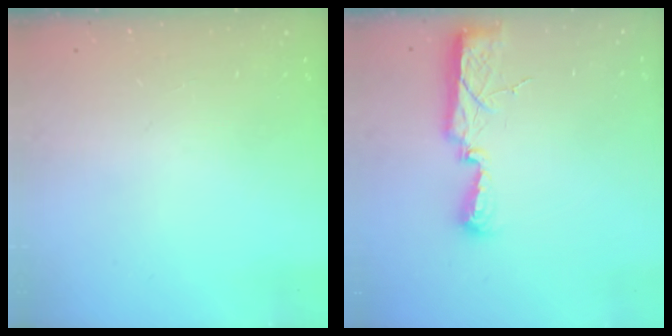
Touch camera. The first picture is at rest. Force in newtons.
{"total": 7.8, "press": 7.7, "slide": 1.2}